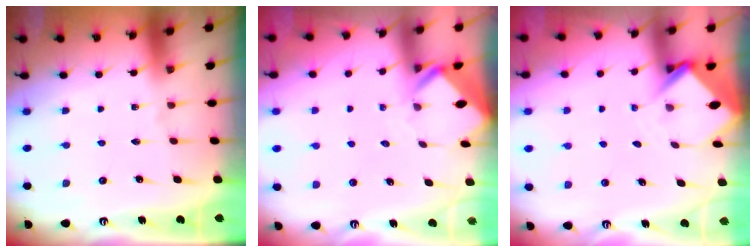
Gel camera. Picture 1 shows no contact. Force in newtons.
{"total": 2.8, "press": 2.8, "slide": 0.2}
{"total": 3.3, "press": 3.3, "slide": 0.3}